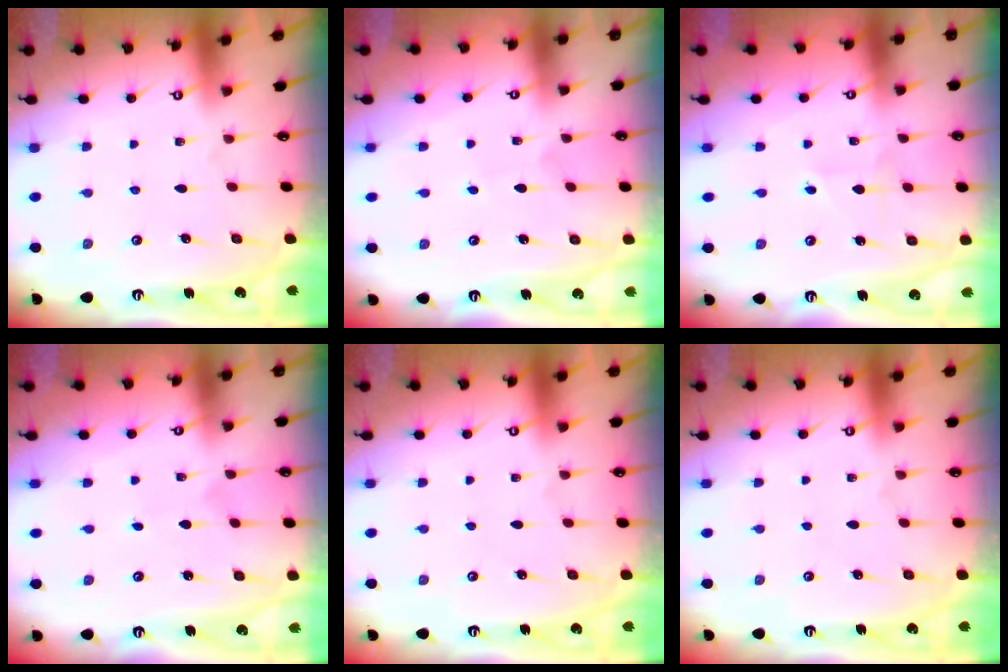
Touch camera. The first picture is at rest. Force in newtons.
{"total": 2.9, "press": 2.8, "slide": 0.2}
{"total": 2.4, "press": 2.4, "slide": 0.2}
{"total": 0.7, "press": 0.7, "slide": 0.0}
{"total": 0.0}
{"total": 0.0}